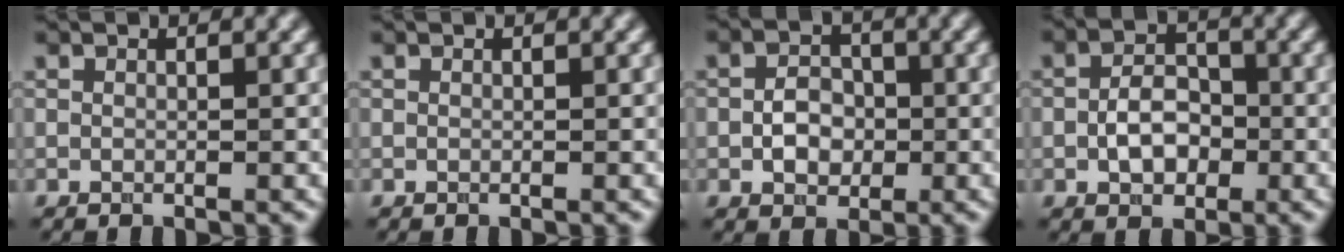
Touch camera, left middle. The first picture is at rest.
{"total": 0.0}
{"total": 3.1, "force": [-0.6, 2.3, 1.9], "torque": [-0.031, 0.001, -0.014]}
{"total": 3.7, "force": [-0.7, 2.6, 2.6], "torque": [-0.048, 0.001, -0.014]}